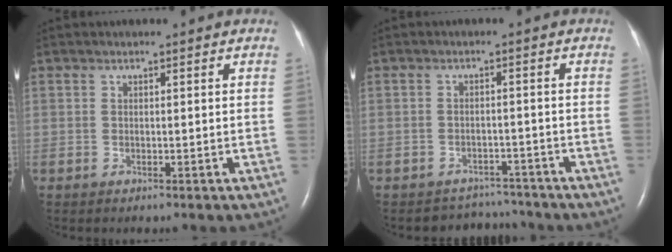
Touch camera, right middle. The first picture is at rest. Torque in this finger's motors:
{"motor_torque": [0.11, -0.17, -0.02, 0.00]}